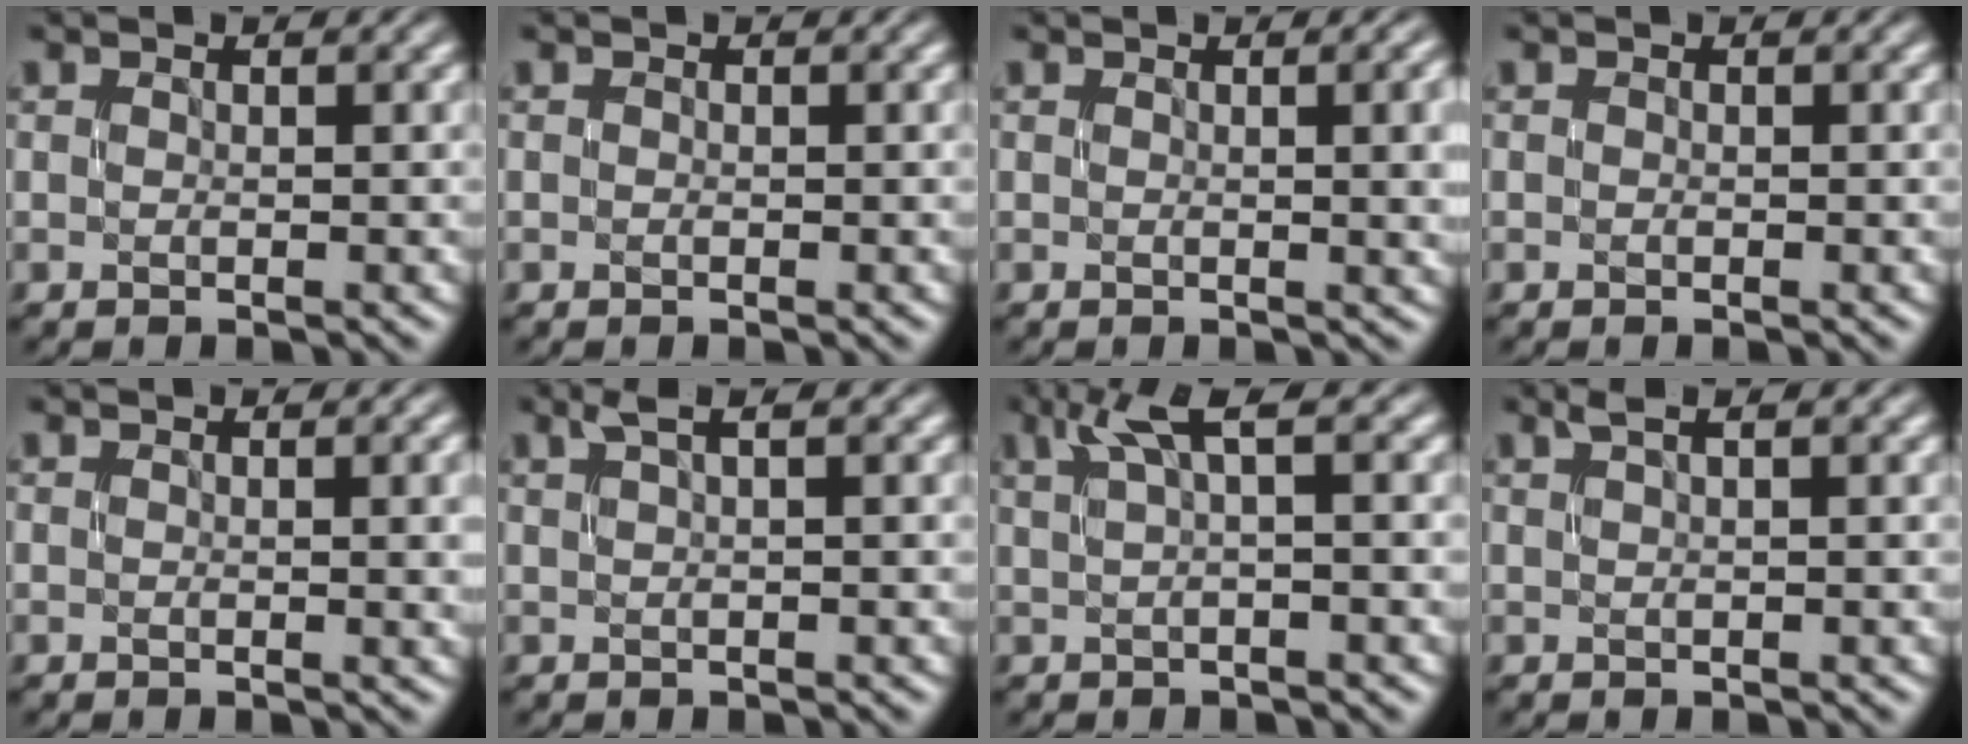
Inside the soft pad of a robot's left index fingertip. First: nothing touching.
{"total": 0.0}
{"total": 4.8, "force": [0.1, 2.0, 4.4], "torque": [-0.033, 0.001, 0.002]}
{"total": 0.0}
{"total": 3.0, "force": [0.0, 1.1, 2.8], "torque": [-0.028, 0.002, 0.000]}
{"total": 1.7, "force": [0.9, 0.1, 1.5], "torque": [-0.023, 0.005, 0.015]}
{"total": 3.2, "force": [1.5, 0.2, 2.8], "torque": [-0.051, 0.006, 0.029]}
{"total": 1.3, "force": [0.7, 0.1, 1.1], "torque": [-0.017, 0.005, 0.013]}